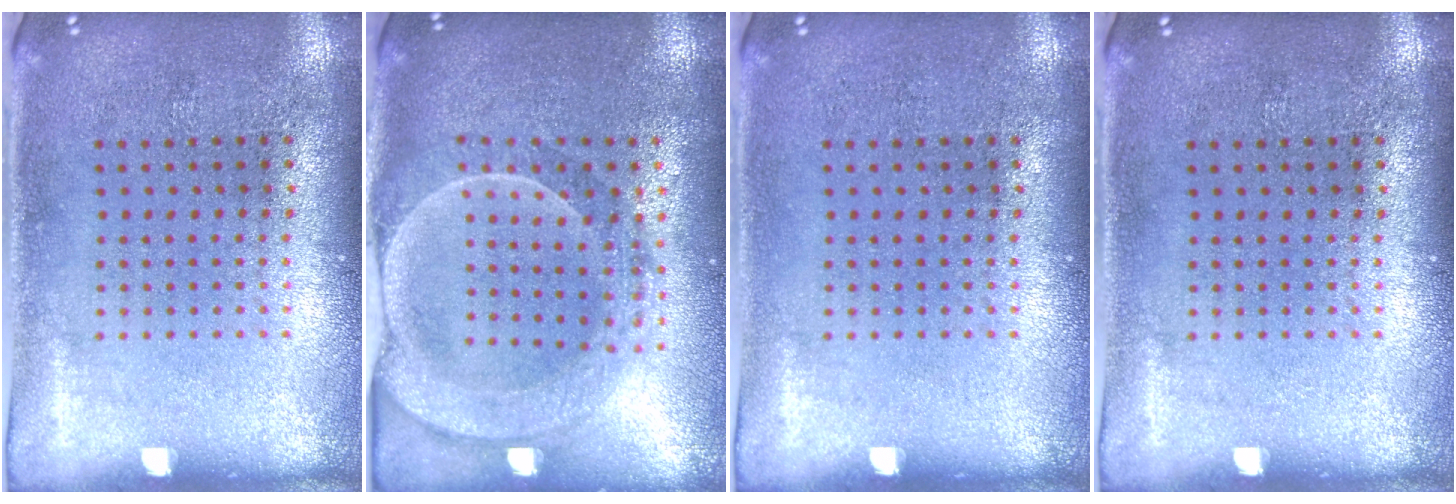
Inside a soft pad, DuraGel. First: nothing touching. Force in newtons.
{"total": 2.3, "press": 2.1, "slide": 0.9}
{"total": 0.0}
{"total": 0.0}